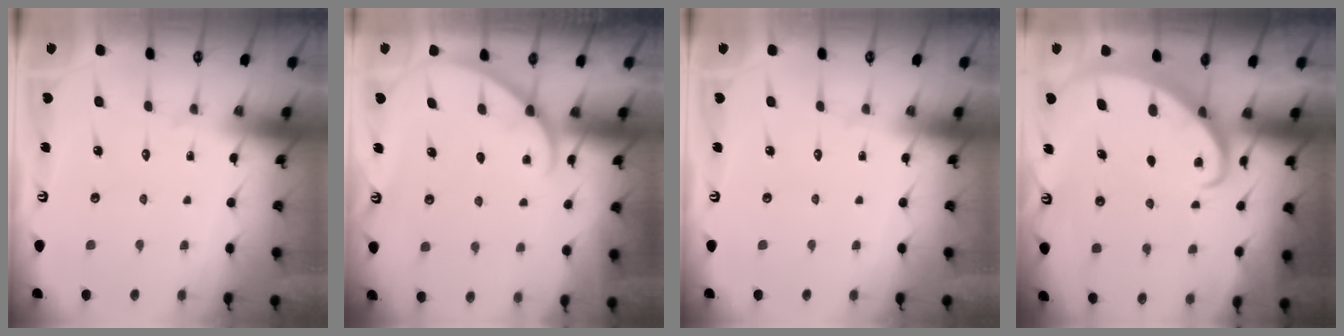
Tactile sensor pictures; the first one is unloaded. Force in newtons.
{"total": 2.0, "press": 2.0, "slide": 0.3}
{"total": 0.0}
{"total": 2.7, "press": 2.7, "slide": 0.3}